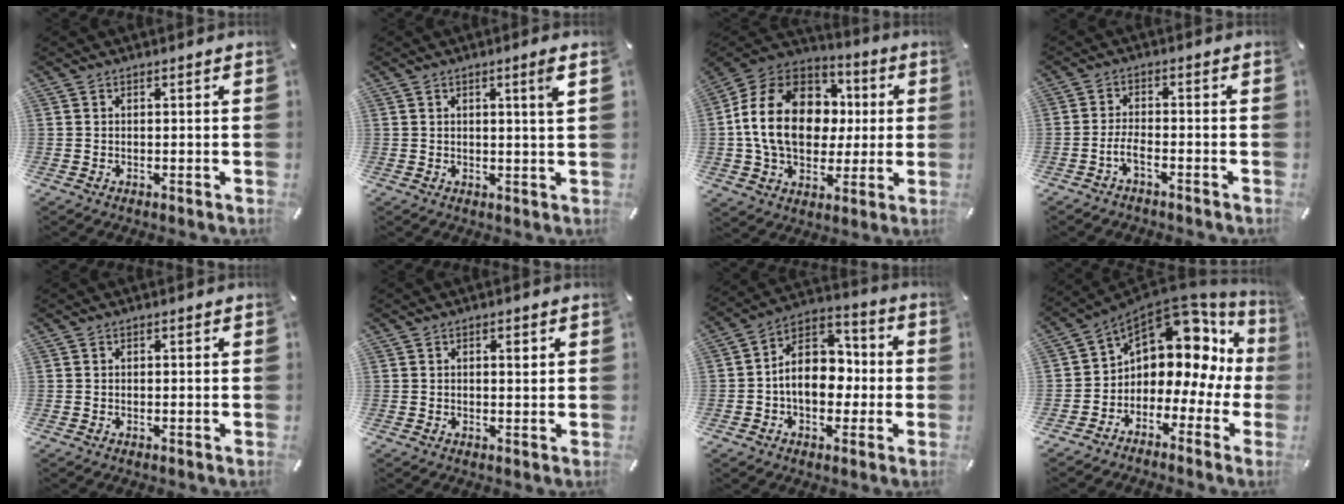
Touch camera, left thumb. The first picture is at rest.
{"total": 3.3, "force": [1.3, 0.0, 3.0], "torque": [-0.051, -0.005, 0.018]}
{"total": 19.1, "force": [0.8, 15.0, 11.7], "torque": [-0.231, 0.016, 0.019]}
{"total": 3.9, "force": [-2.4, 1.3, 2.7], "torque": [-0.059, 0.008, -0.046]}
{"total": 0.0}
{"total": 1.8, "force": [0.6, 0.9, 1.5], "torque": [-0.006, -0.006, 0.005]}
{"total": 12.2, "force": [-1.7, 9.3, 7.8], "torque": [-0.125, 0.008, -0.032]}
{"total": 11.3, "force": [5.2, 7.8, 6.3], "torque": [-0.095, -0.053, 0.086]}